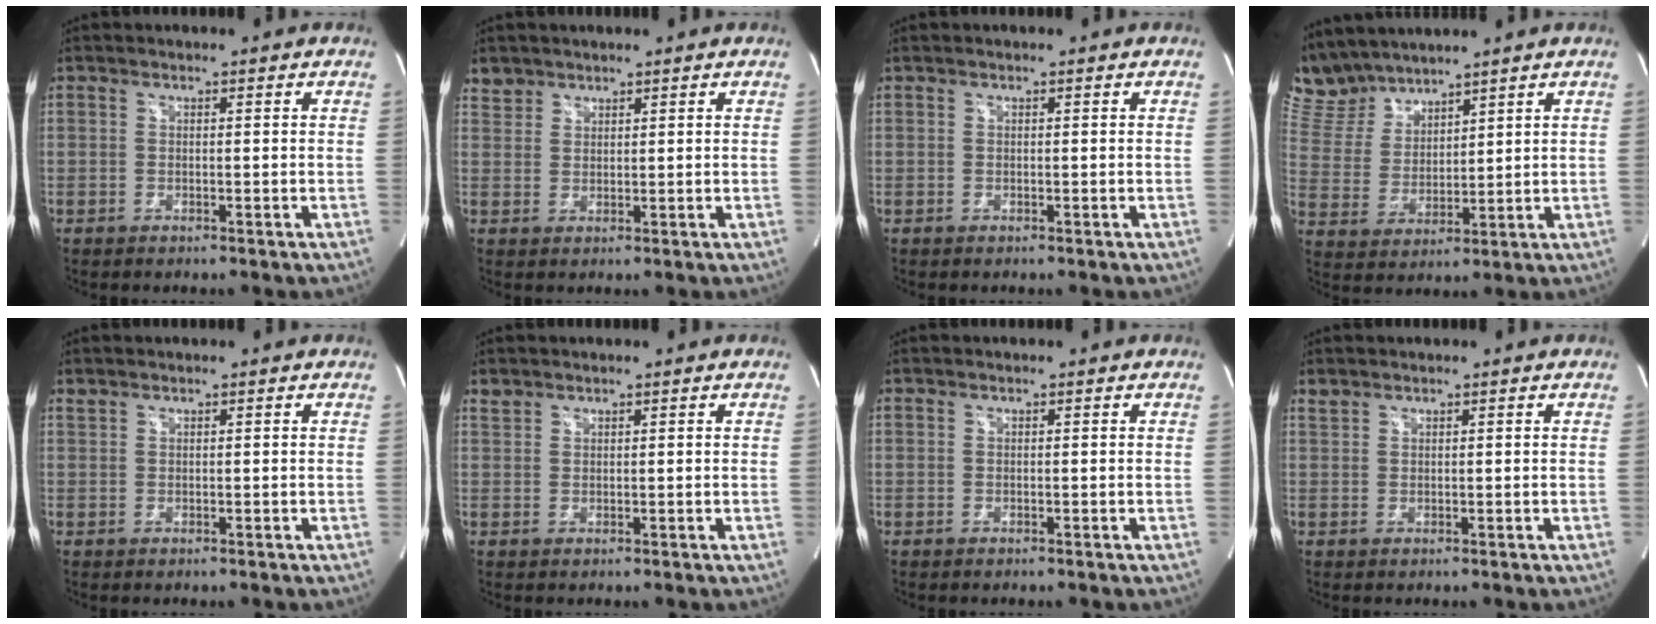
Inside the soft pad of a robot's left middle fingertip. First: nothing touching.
{"total": 2.5, "force": [2.0, 1.4, -0.2], "torque": [0.008, 0.009, 0.036]}
{"total": 0.0}
{"total": 8.3, "force": [8.0, 2.0, 0.7], "torque": [-0.033, 0.014, 0.180]}
{"total": 0.6, "force": [0.6, 0.1, 0.0], "torque": [-0.008, 0.007, 0.016]}
{"total": 1.3, "force": [1.1, 0.6, 0.0], "torque": [0.001, 0.008, 0.023]}
{"total": 0.0}
{"total": 1.0, "force": [1.0, 0.3, 0.0], "torque": [-0.005, 0.008, 0.022]}